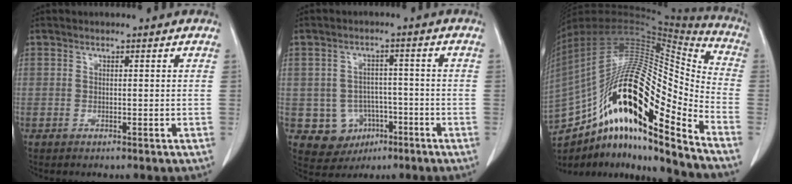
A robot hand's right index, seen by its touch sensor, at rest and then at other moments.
{"total": 6.8, "force": [-2.3, 6.2, 1.4], "torque": [-0.022, 0.010, -0.024]}
{"total": 30.7, "force": [-16.1, 6.5, 25.3], "torque": [-0.449, 0.012, -0.277]}